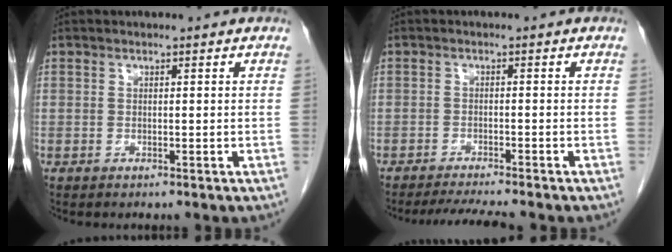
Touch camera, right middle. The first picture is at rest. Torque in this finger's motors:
{"motor_torque": [0.01, -0.01, 0.02, 0.01]}